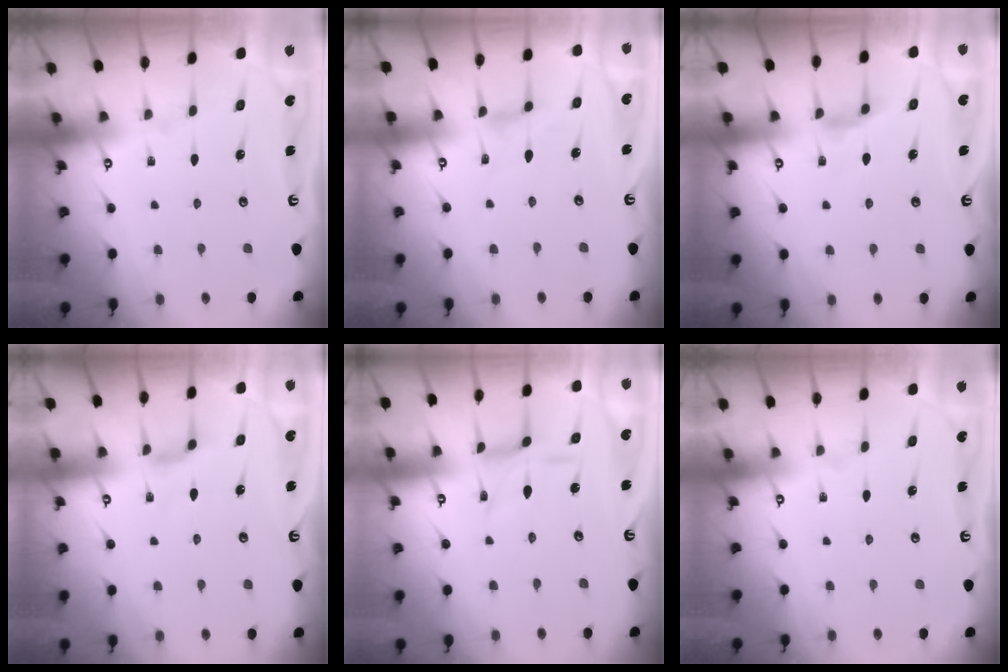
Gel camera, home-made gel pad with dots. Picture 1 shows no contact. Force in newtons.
{"total": 1.4, "press": 1.3, "slide": 0.4}
{"total": 4.6, "press": 4.5, "slide": 0.6}
{"total": 2.8, "press": 2.8, "slide": 0.6}
{"total": 2.3, "press": 2.3, "slide": 0.2}
{"total": 0.0}